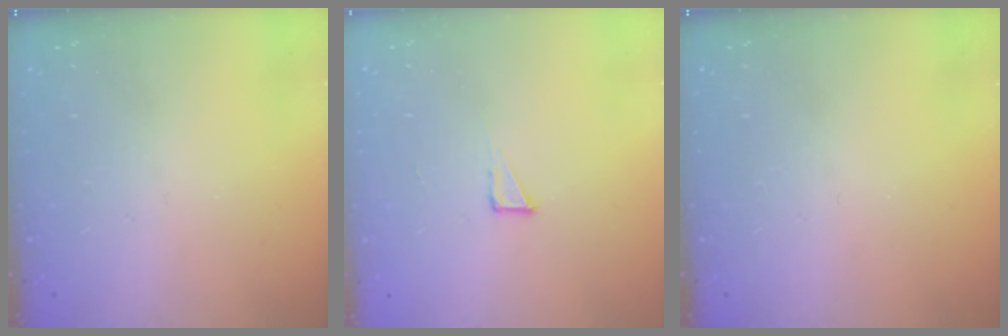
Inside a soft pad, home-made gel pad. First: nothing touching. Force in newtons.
{"total": 2.3, "press": 2.3, "slide": 0.1}
{"total": 0.0}